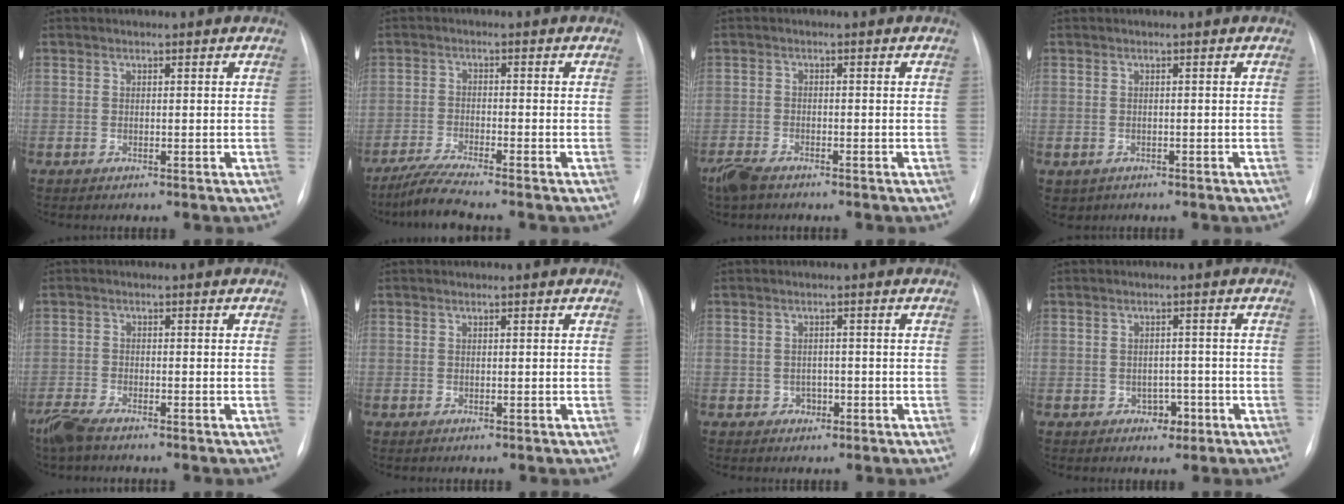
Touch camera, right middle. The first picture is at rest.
{"total": 4.9, "force": [-4.3, -1.0, 2.2], "torque": [-0.051, -0.023, -0.087]}
{"total": 4.2, "force": [-3.5, 1.4, 2.0], "torque": [-0.044, -0.010, -0.062]}
{"total": 1.9, "force": [-1.0, 1.6, 0.3], "torque": [-0.007, 0.001, -0.007]}
{"total": 4.2, "force": [-3.5, 0.7, 2.2], "torque": [-0.053, -0.014, -0.068]}
{"total": 0.0}
{"total": 1.3, "force": [-0.6, 1.1, 0.4], "torque": [-0.002, 0.005, -0.008]}
{"total": 2.3, "force": [-1.1, 1.6, 1.2], "torque": [-0.010, 0.006, -0.010]}